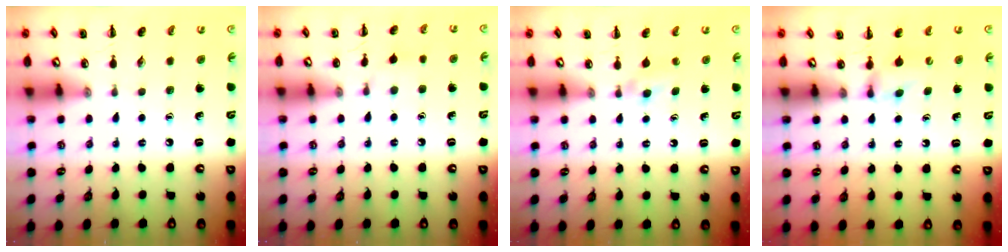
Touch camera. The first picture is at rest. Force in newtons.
{"total": 6.2, "press": 6.0, "slide": 1.8}
{"total": 2.0, "press": 1.8, "slide": 0.9}
{"total": 5.2, "press": 5.1, "slide": 1.4}